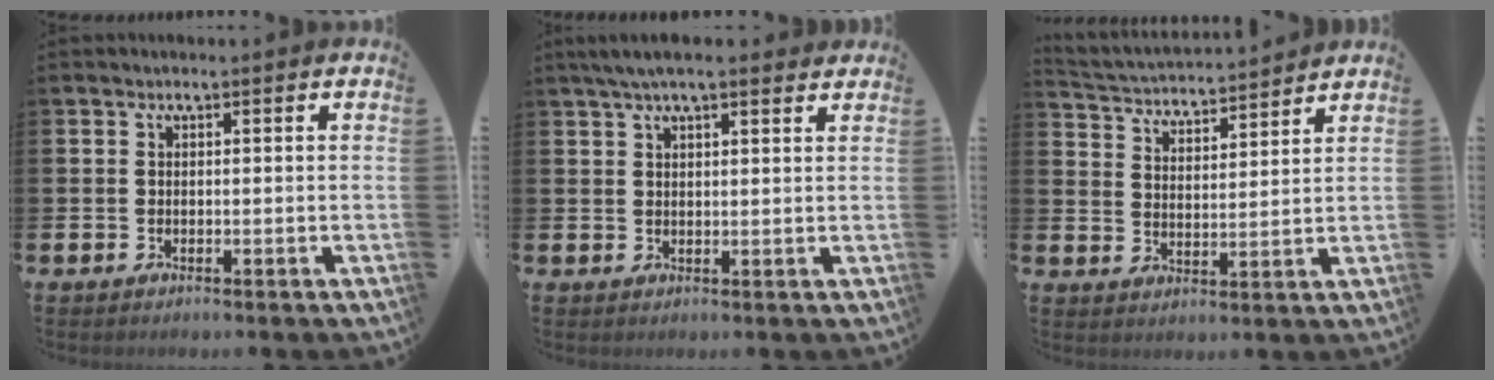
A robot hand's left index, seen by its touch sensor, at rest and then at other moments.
{"total": 4.4, "force": [3.6, 1.0, 2.3], "torque": [-0.048, -0.004, 0.064]}
{"total": 3.9, "force": [3.9, 0.6, 0.1], "torque": [-0.025, -0.032, 0.065]}